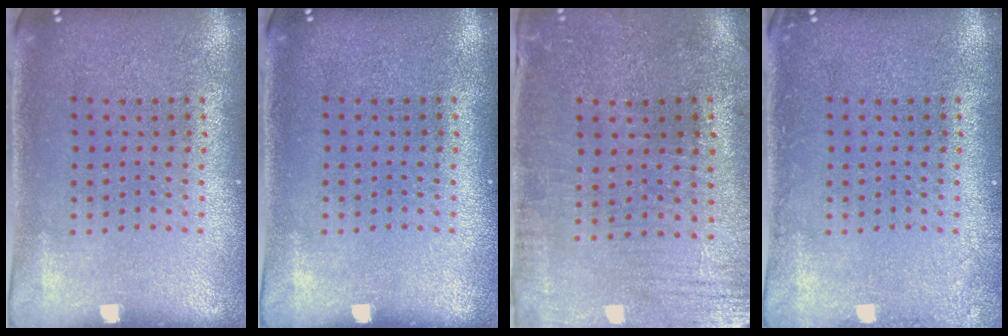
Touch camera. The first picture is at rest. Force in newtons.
{"total": 0.0}
{"total": 0.5, "press": 0.3, "slide": 0.4}
{"total": 1.1, "press": 1.1, "slide": 0.1}